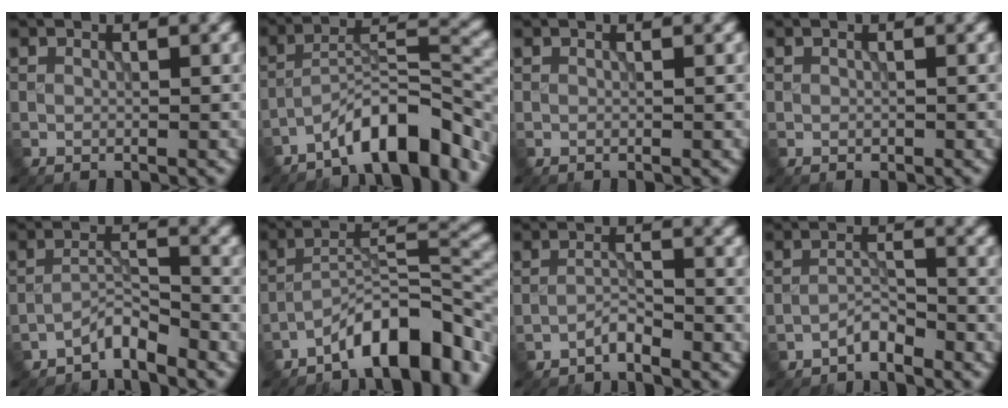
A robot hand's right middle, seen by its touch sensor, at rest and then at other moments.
{"total": 8.4, "force": [-6.2, 2.1, 5.4], "torque": [-0.080, 0.015, -0.108]}
{"total": 0.0}
{"total": 0.0}
{"total": 2.8, "force": [-2.6, 0.3, 1.0], "torque": [-0.015, 0.011, -0.053]}
{"total": 9.5, "force": [-6.6, 2.8, 6.3], "torque": [-0.087, 0.014, -0.117]}
{"total": 1.5, "force": [-1.4, 0.1, 0.5], "torque": [-0.008, 0.008, -0.030]}
{"total": 1.9, "force": [-1.7, 0.3, 0.6], "torque": [-0.010, 0.009, -0.035]}